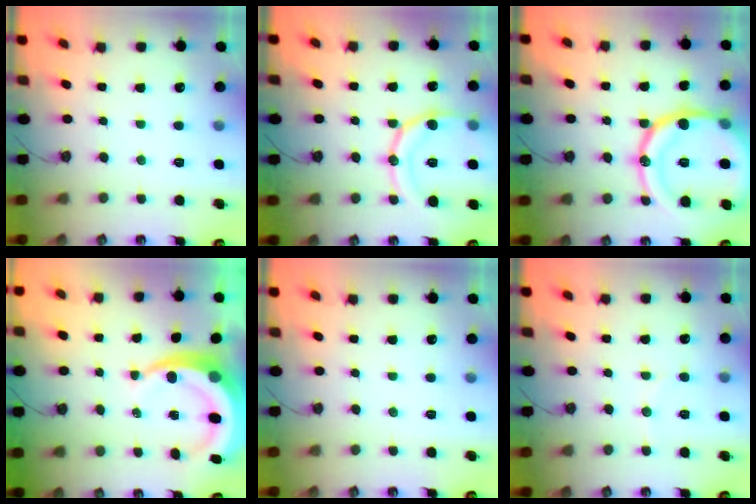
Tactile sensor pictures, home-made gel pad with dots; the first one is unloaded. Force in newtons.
{"total": 15.6, "press": 15.5, "slide": 1.7}
{"total": 23.3, "press": 23.2, "slide": 1.9}
{"total": 10.8, "press": 10.7, "slide": 1.3}
{"total": 0.0}
{"total": 4.1, "press": 4.0, "slide": 0.4}